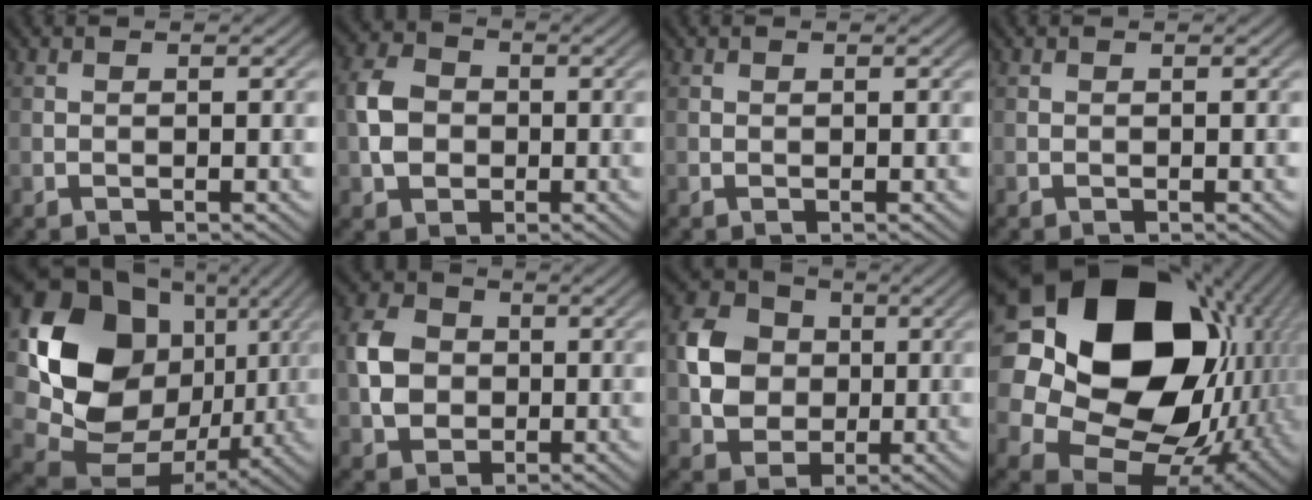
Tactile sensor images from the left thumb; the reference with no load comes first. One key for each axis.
{"total": 5.0, "fx": -0.5, "fy": 4.2, "fz": 2.7, "tx": -0.061, "ty": 0.004, "tz": -0.017}
{"total": 0.0}
{"total": 0.0}
{"total": 18.3, "fx": 3.6, "fy": 14.6, "fz": 10.5, "tx": -0.237, "ty": -0.017, "tz": 0.079}
{"total": 5.6, "fx": -0.1, "fy": 4.8, "fz": 3.0, "tx": -0.064, "ty": 0.006, "tz": -0.009}
{"total": 7.6, "fx": 0.4, "fy": 6.7, "fz": 3.6, "tx": -0.083, "ty": 0.008, "tz": 0.001}
{"total": 24.5, "fx": 6.2, "fy": 18.8, "fz": 14.4, "tx": -0.338, "ty": -0.034, "tz": 0.150}